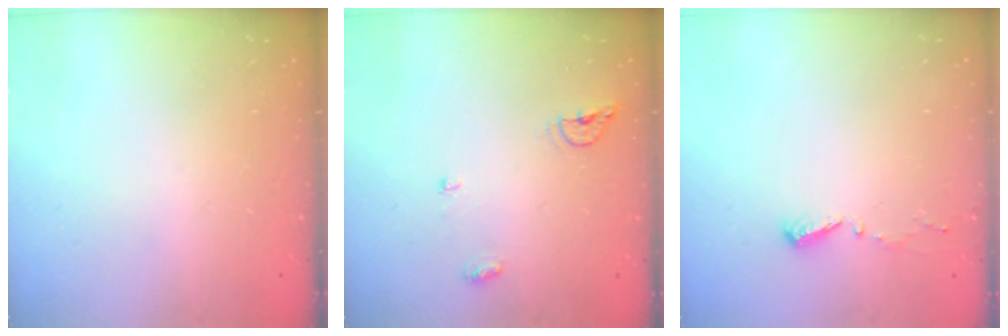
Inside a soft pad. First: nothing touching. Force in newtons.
{"total": 5.9, "press": 5.8, "slide": 1.0}
{"total": 4.0, "press": 4.0, "slide": 0.4}